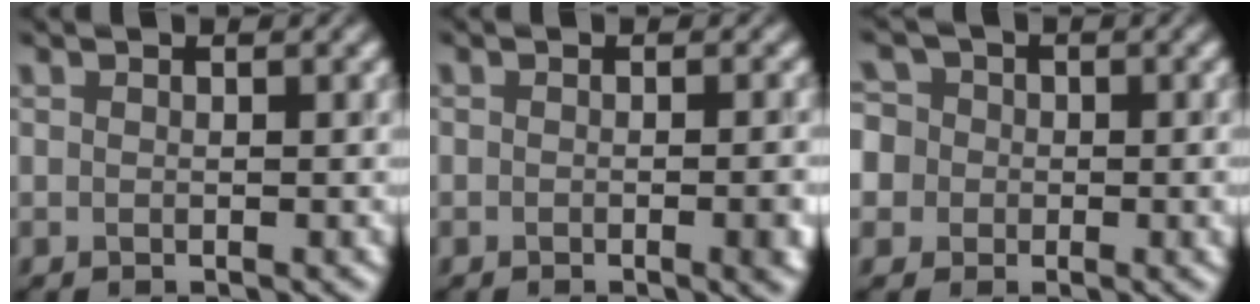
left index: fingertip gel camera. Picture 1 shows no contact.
{"total": 2.6, "force": [-0.9, 0.8, 2.3], "torque": [-0.027, -0.004, -0.009]}
{"total": 8.0, "force": [0.2, 7.3, 3.2], "torque": [-0.051, 0.034, -0.050]}